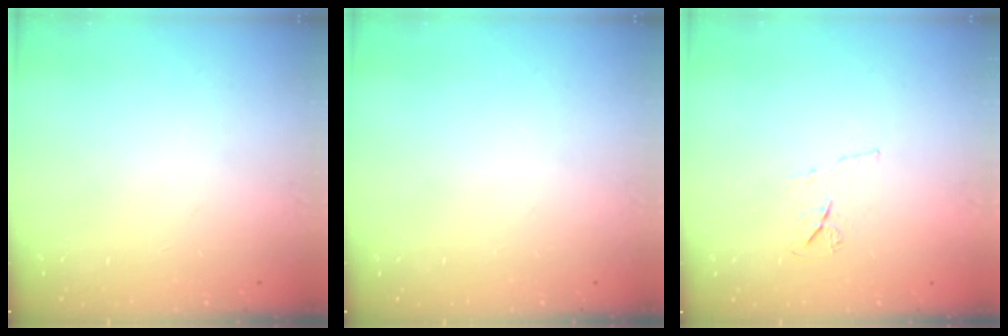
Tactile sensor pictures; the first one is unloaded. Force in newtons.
{"total": 0.0}
{"total": 4.7, "press": 4.6, "slide": 0.8}